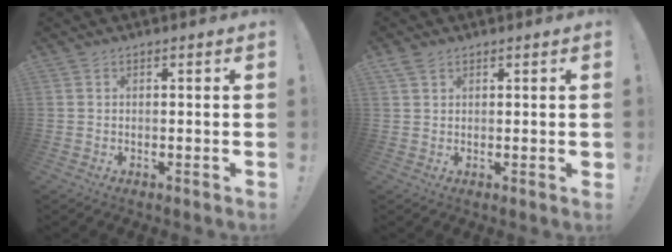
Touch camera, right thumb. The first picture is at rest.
{"total": 2.6, "force": [1.6, 1.2, 1.6], "torque": [-0.026, -0.004, 0.031]}